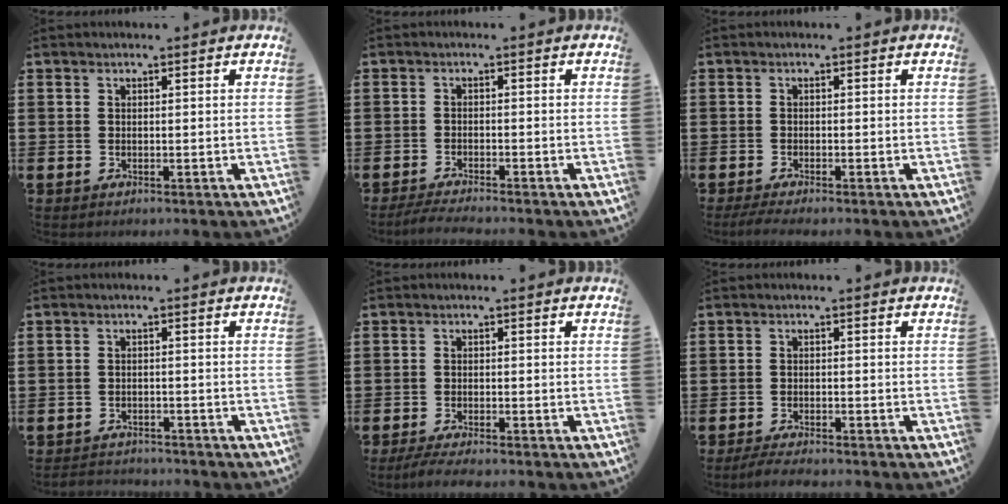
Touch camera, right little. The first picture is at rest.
{"total": 1.8, "force": [-1.6, 0.0, 0.8], "torque": [-0.013, 0.004, -0.032]}
{"total": 1.3, "force": [-0.8, 0.1, 0.9], "torque": [-0.015, -0.002, -0.016]}
{"total": 1.8, "force": [-1.7, 0.1, -0.2], "torque": [-0.003, 0.003, -0.039]}
{"total": 1.8, "force": [-1.5, 0.1, 1.0], "torque": [-0.017, 0.002, -0.029]}
{"total": 1.9, "force": [-1.7, 0.1, 0.7], "torque": [-0.012, 0.005, -0.034]}